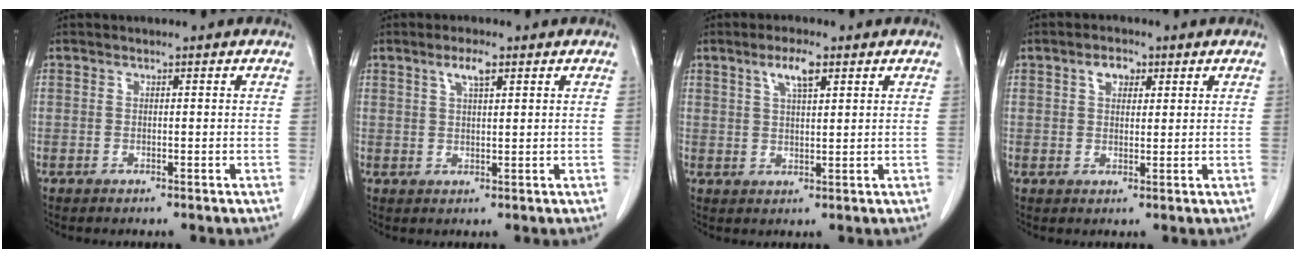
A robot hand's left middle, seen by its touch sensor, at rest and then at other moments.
{"total": 3.1, "force": [1.8, 0.5, 2.5], "torque": [-0.051, 0.003, 0.035]}
{"total": 4.4, "force": [2.5, 0.8, 3.5], "torque": [-0.070, 0.003, 0.047]}
{"total": 3.1, "force": [1.6, 1.8, 2.0], "torque": [-0.036, 0.008, 0.028]}